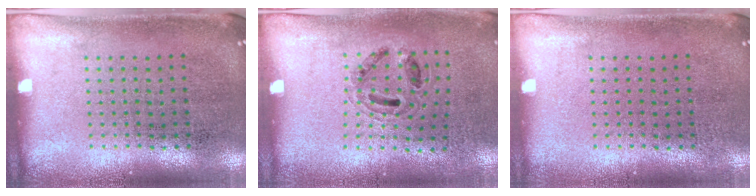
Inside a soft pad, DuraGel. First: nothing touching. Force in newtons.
{"total": 1.0, "press": 0.8, "slide": 0.5}
{"total": 0.0}